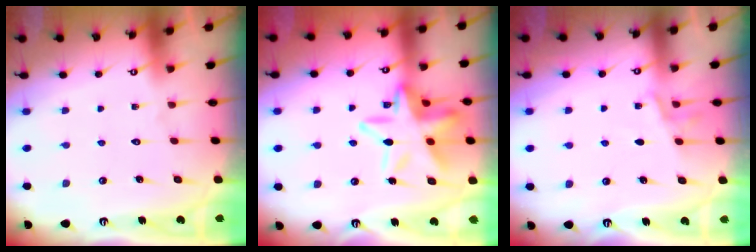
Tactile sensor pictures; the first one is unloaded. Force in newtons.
{"total": 16.9, "press": 16.8, "slide": 1.5}
{"total": 5.4, "press": 5.3, "slide": 0.8}